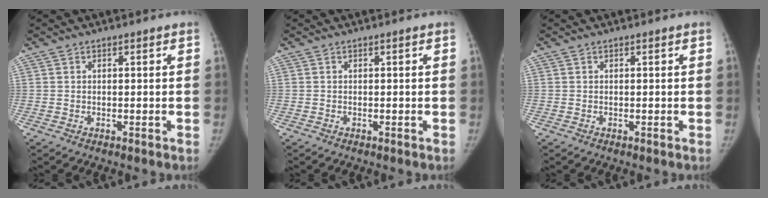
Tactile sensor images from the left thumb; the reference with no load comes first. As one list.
[{"total": 0.0}, {"total": 0.0}]